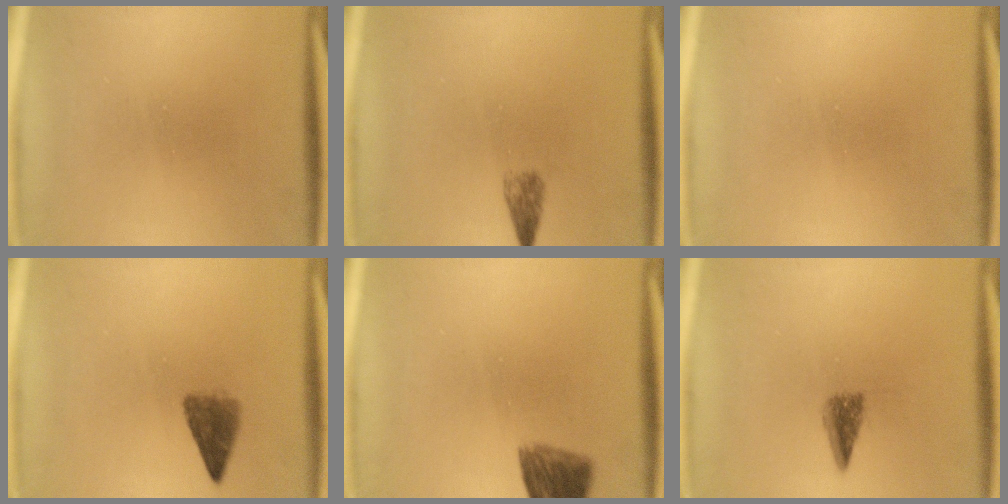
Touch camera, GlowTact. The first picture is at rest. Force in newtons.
{"total": 1.4}
{"total": 0.0}
{"total": 2.7}
{"total": 6.0}
{"total": 2.7}